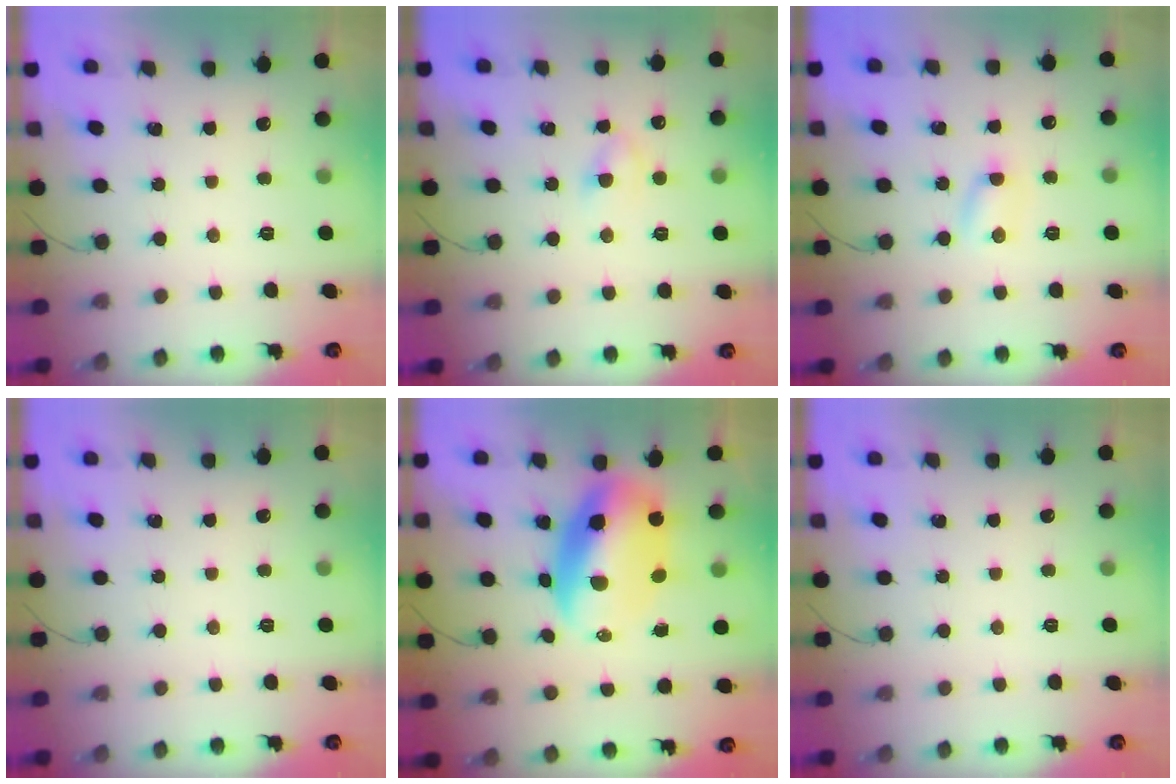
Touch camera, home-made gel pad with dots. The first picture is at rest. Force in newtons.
{"total": 3.0, "press": 2.7, "slide": 1.2}
{"total": 3.5, "press": 3.4, "slide": 1.0}
{"total": 0.0}
{"total": 13.3, "press": 12.9, "slide": 3.1}
{"total": 0.0}